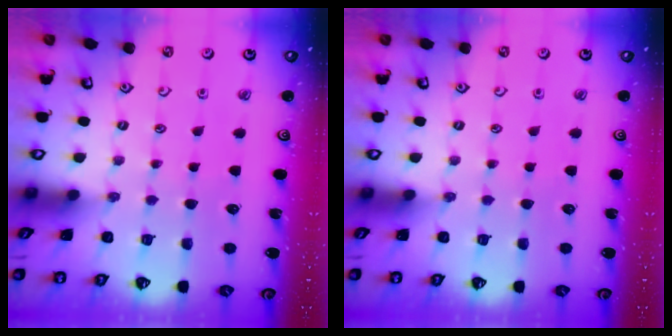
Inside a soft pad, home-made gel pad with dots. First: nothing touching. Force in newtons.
{"total": 0.0}